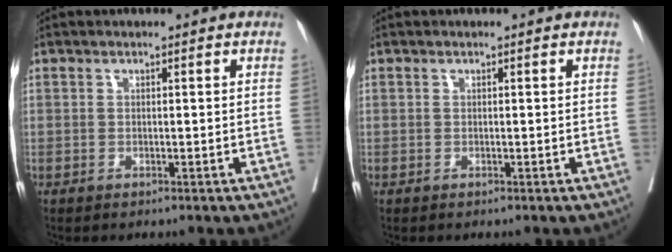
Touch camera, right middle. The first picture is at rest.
{"total": 0.0}